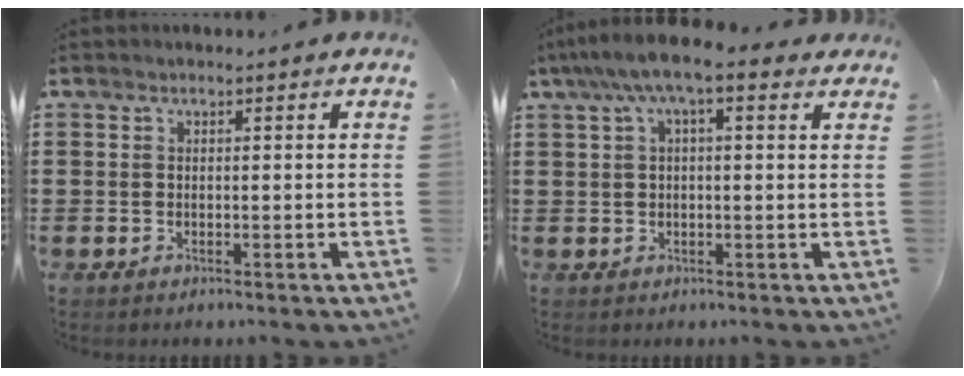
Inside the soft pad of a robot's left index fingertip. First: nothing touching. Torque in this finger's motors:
{"motor_torque": [2.14, 0.00, 0.99, 0.21]}